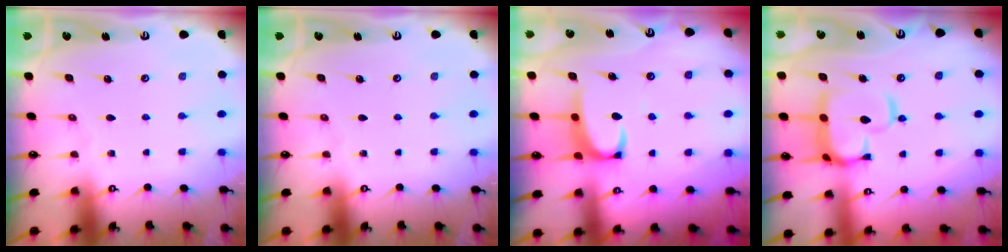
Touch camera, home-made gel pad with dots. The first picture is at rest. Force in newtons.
{"total": 0.0}
{"total": 3.3, "press": 3.2, "slide": 0.7}
{"total": 9.8, "press": 9.8, "slide": 0.9}